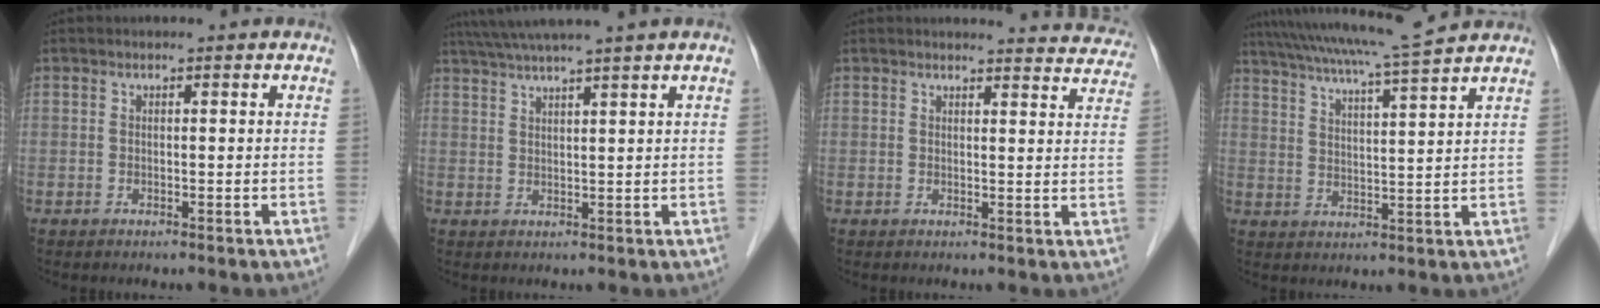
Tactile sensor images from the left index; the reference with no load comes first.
{"total": 9.2, "force": [7.6, -1.7, 4.8], "torque": [-0.078, 0.026, 0.111]}
{"total": 10.5, "force": [10.3, 1.7, 1.1], "torque": [0.014, -0.029, 0.088]}
{"total": 13.0, "force": [11.5, -1.4, 6.0], "torque": [-0.113, 0.010, 0.172]}